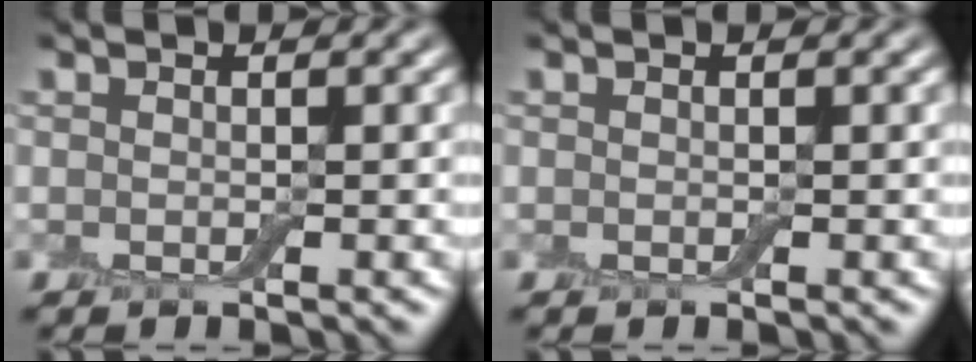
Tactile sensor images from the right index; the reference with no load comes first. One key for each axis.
{"total": 0.0}